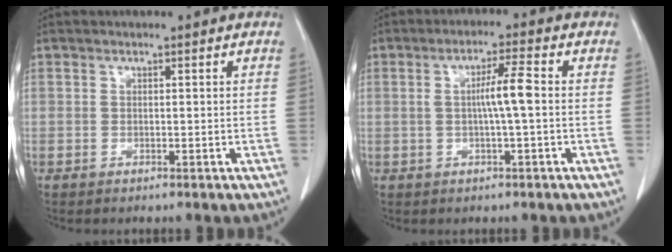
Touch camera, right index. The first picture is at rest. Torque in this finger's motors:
{"motor_torque": [0.67, -0.10, 0.38, 0.09]}